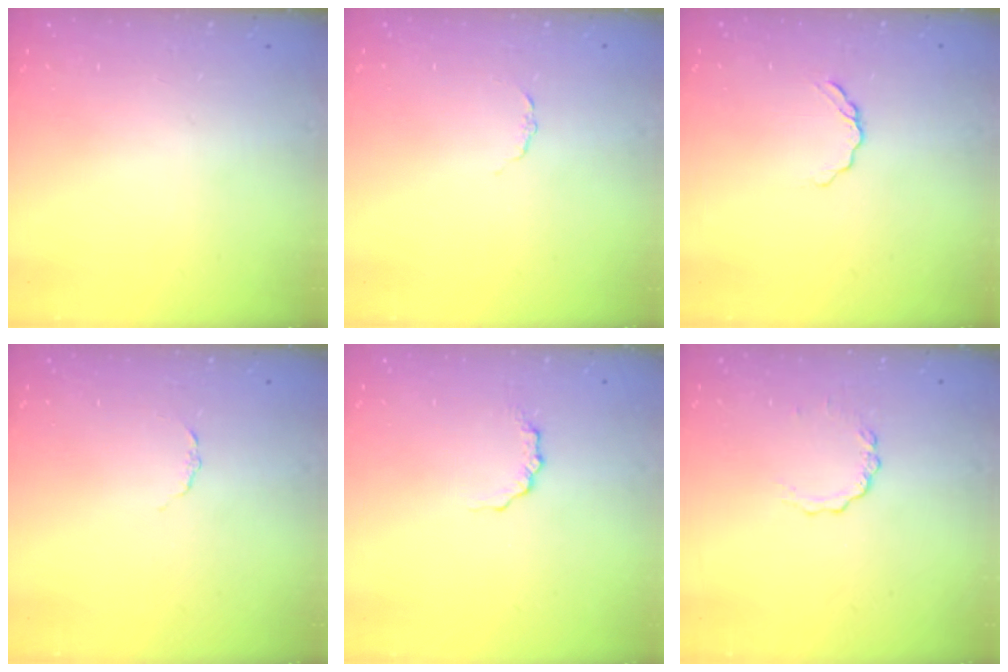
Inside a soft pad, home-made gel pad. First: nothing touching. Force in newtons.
{"total": 2.0, "press": 2.0, "slide": 0.3}
{"total": 3.2, "press": 3.1, "slide": 0.4}
{"total": 2.0, "press": 2.0, "slide": 0.3}
{"total": 3.6, "press": 3.5, "slide": 0.5}
{"total": 2.8, "press": 2.8, "slide": 0.3}